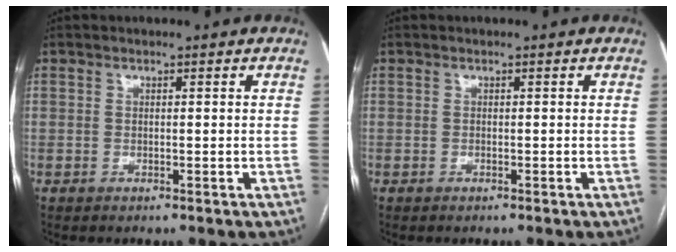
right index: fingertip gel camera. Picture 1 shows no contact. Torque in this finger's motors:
{"motor_torque": [0.03, 0.03, 0.01, 0.00]}